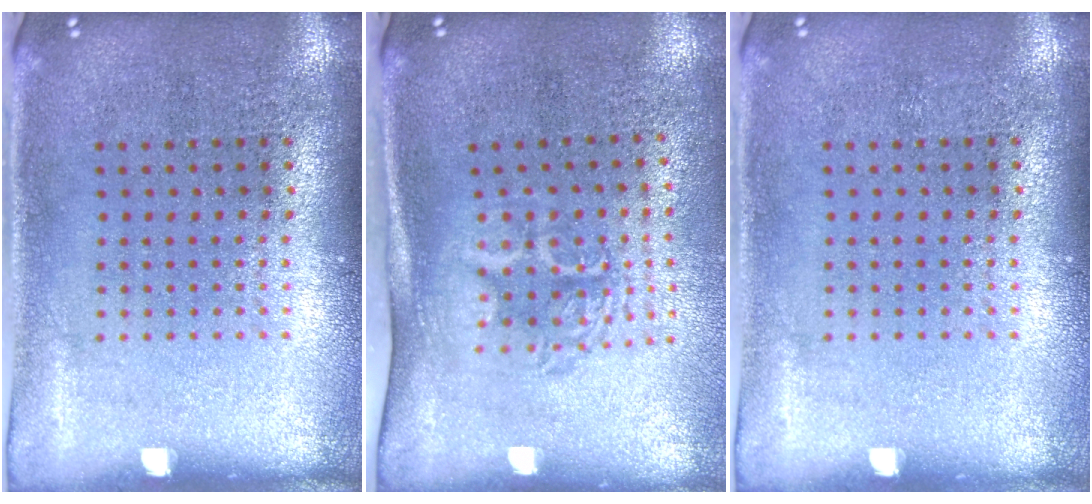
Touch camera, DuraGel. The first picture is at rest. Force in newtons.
{"total": 1.7, "press": 1.3, "slide": 1.1}
{"total": 0.0}